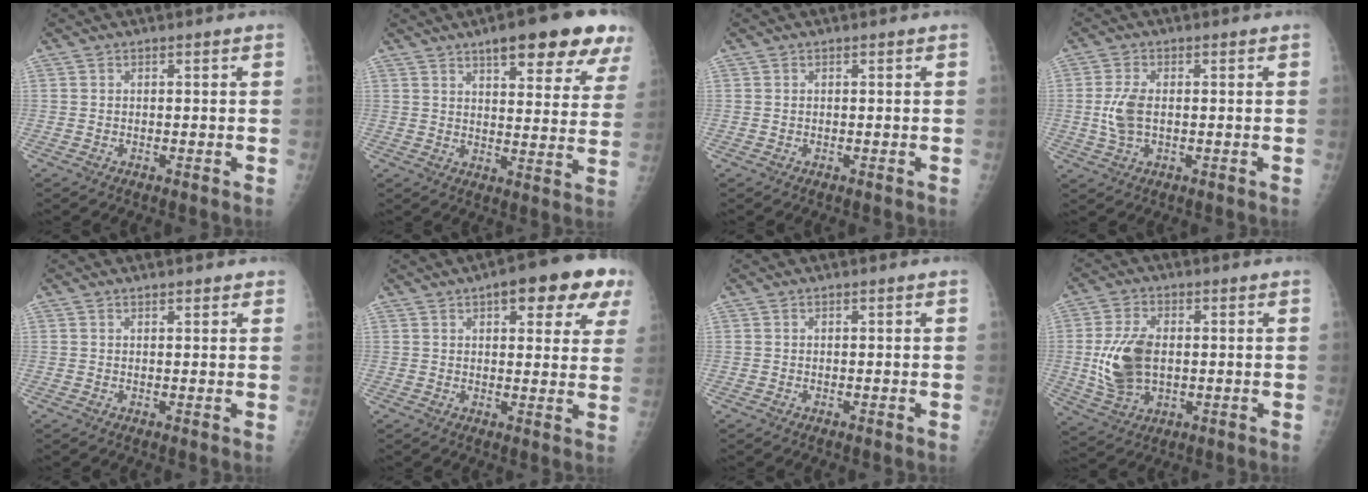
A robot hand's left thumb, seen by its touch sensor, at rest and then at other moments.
{"total": 17.8, "force": [11.0, 5.1, 13.0], "torque": [-0.140, -0.036, 0.139]}
{"total": 0.0}
{"total": 5.4, "force": [-0.2, 3.0, 4.5], "torque": [-0.103, 0.000, -0.004]}
{"total": 1.8, "force": [1.4, 0.7, 0.8], "torque": [-0.002, -0.003, 0.014]}
{"total": 13.5, "force": [6.7, 5.1, 10.5], "torque": [-0.090, -0.009, 0.076]}
{"total": 0.0}
{"total": 11.2, "force": [0.1, 7.1, 8.7], "torque": [-0.166, -0.003, 0.011]}